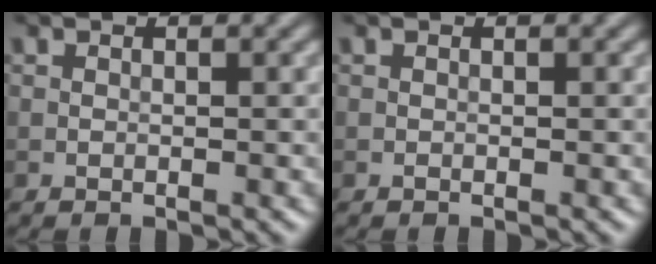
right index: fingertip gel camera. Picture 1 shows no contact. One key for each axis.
{"total": 0.0}